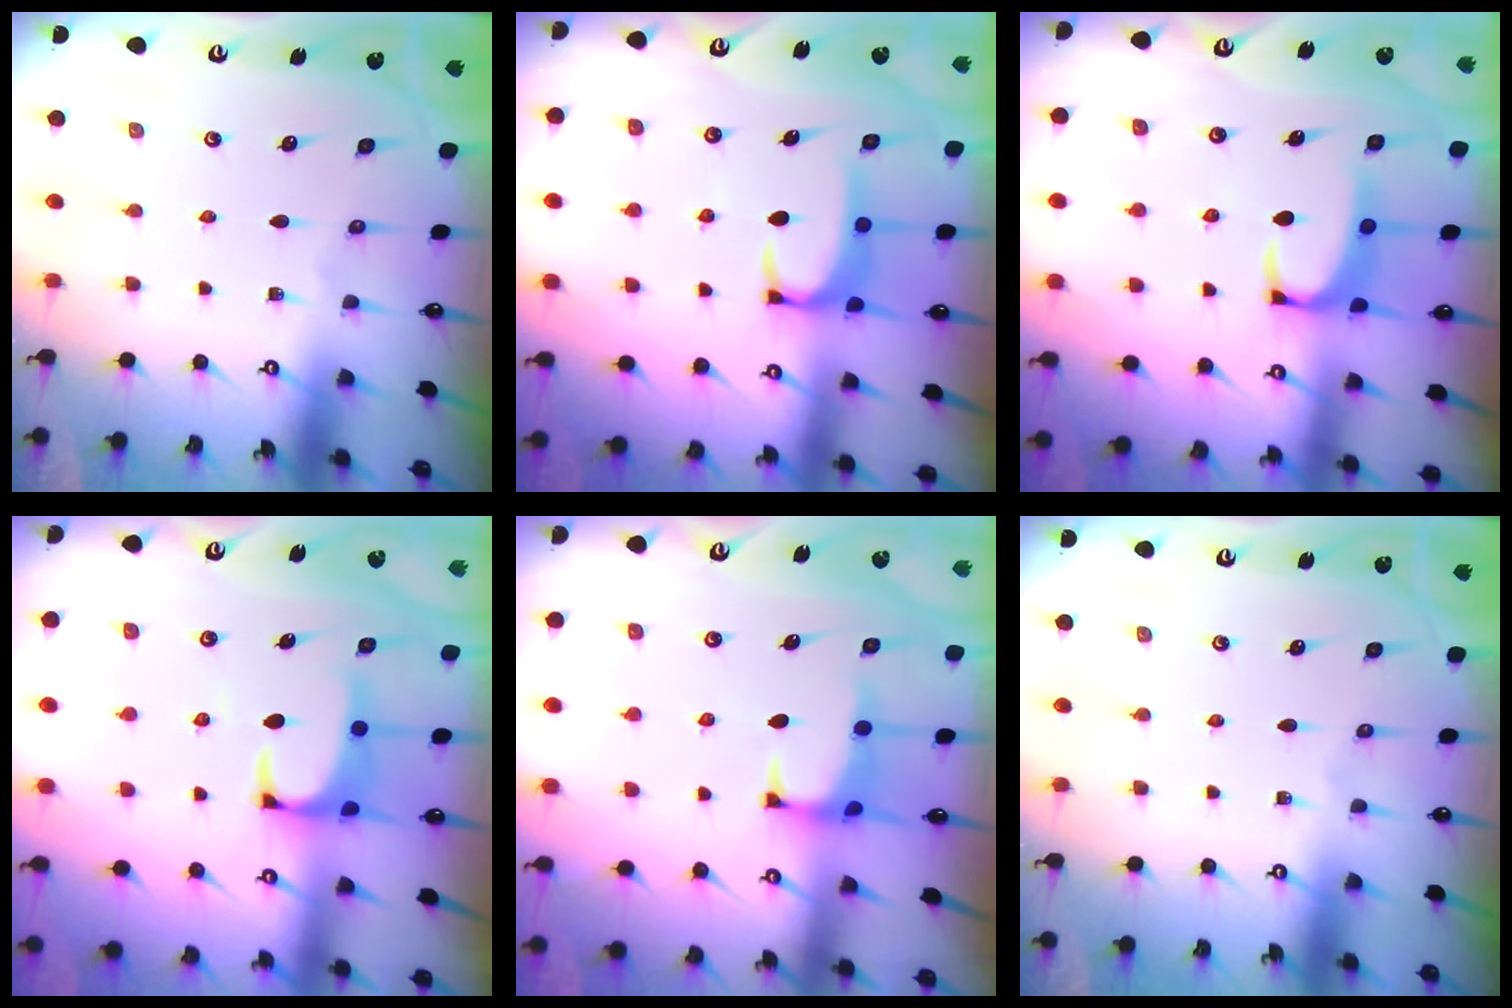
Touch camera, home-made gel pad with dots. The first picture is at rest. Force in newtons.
{"total": 2.6, "press": 2.6, "slide": 0.5}
{"total": 2.5, "press": 2.4, "slide": 0.8}
{"total": 1.7, "press": 1.5, "slide": 0.7}
{"total": 1.4, "press": 1.3, "slide": 0.5}
{"total": 0.0}